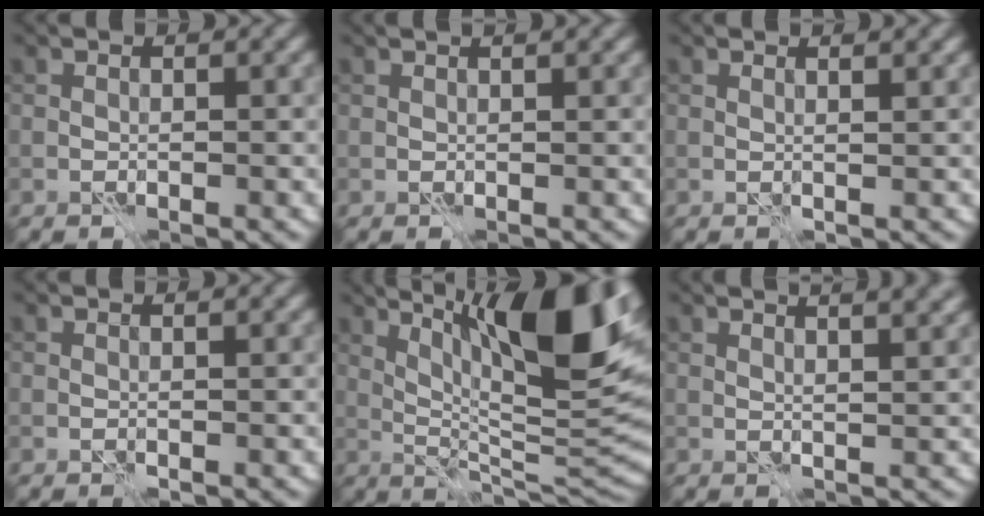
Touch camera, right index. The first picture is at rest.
{"total": 1.5, "force": [1.2, 0.2, 0.9], "torque": [-0.012, -0.002, 0.010]}
{"total": 1.3, "force": [0.9, 0.0, 0.9], "torque": [-0.018, -0.002, 0.008]}
{"total": 0.0}
{"total": 14.8, "force": [6.0, 3.8, 13.1], "torque": [-0.192, 0.005, 0.107]}
{"total": 6.2, "force": [4.0, 2.2, 4.2], "torque": [-0.034, 0.038, 0.029]}